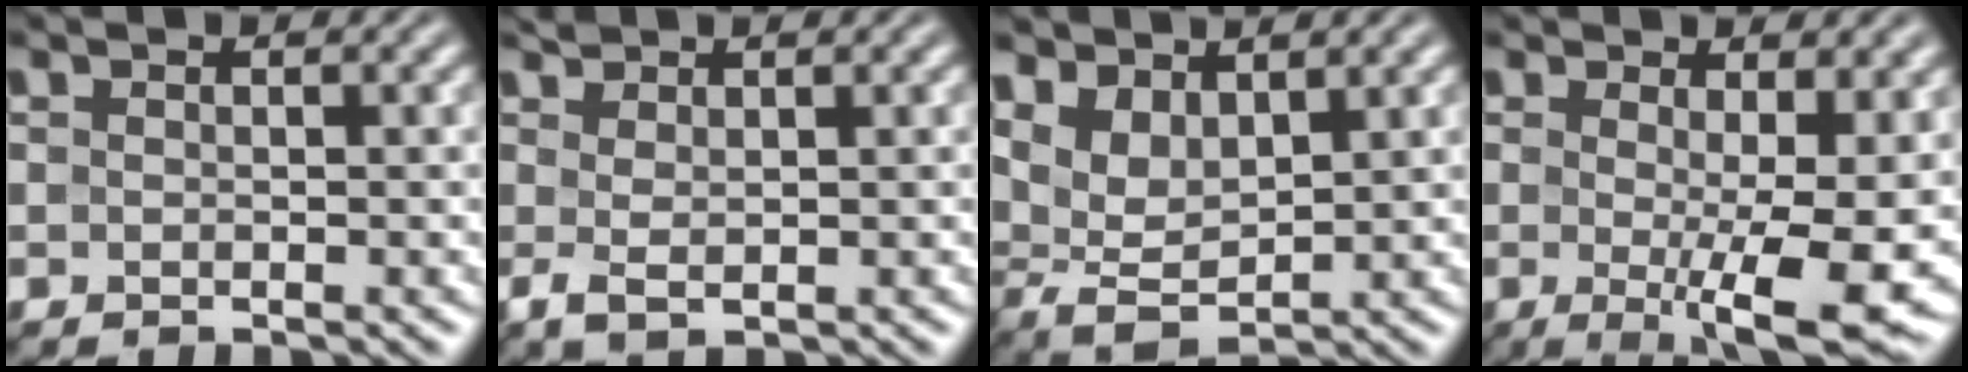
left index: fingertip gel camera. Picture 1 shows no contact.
{"total": 2.0, "force": [0.7, 0.7, 1.8], "torque": [-0.041, 0.002, 0.015]}
{"total": 5.1, "force": [3.0, 2.4, 3.3], "torque": [-0.076, 0.001, 0.058]}
{"total": 8.1, "force": [-0.3, 1.8, 7.9], "torque": [-0.112, -0.022, 0.001]}